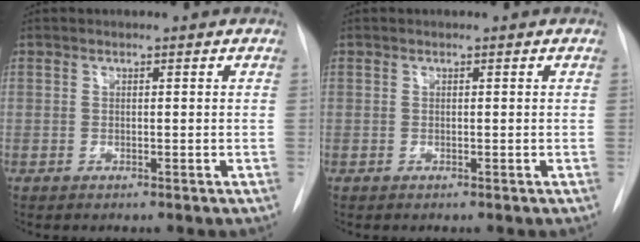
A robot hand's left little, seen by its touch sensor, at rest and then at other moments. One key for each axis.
{"total": 0.0}